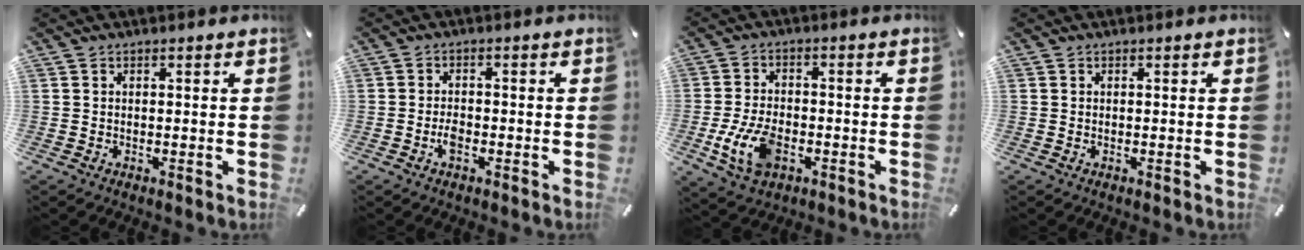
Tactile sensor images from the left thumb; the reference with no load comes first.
{"total": 2.8, "force": [-1.3, 1.4, 2.0], "torque": [-0.042, 0.005, -0.026]}
{"total": 10.0, "force": [-3.3, 6.2, 7.1], "torque": [-0.161, 0.004, -0.058]}
{"total": 0.0}